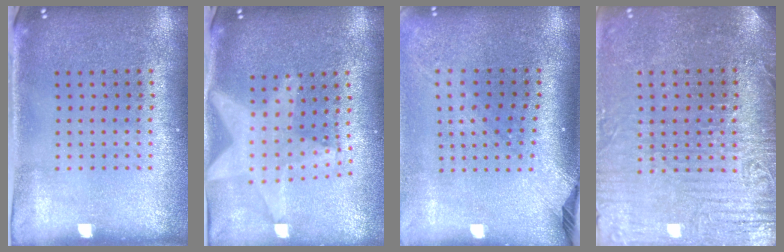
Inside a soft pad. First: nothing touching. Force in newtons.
{"total": 2.2, "press": 1.7, "slide": 1.3}
{"total": 2.3, "press": 1.7, "slide": 1.5}
{"total": 3.8, "press": 3.6, "slide": 1.3}